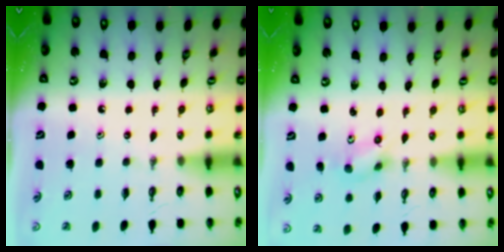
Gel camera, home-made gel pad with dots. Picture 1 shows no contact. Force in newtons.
{"total": 2.5, "press": 2.3, "slide": 0.9}